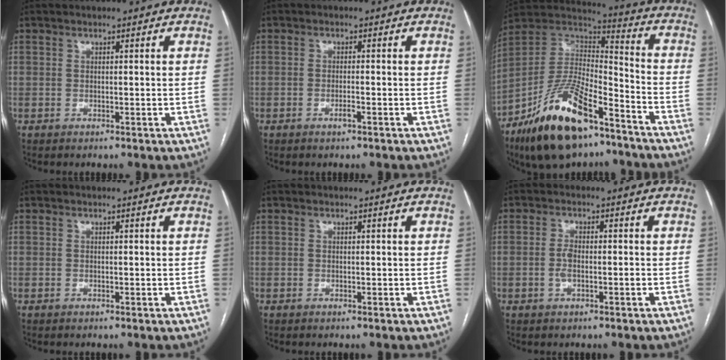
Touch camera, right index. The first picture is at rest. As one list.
[{"total": 1.5, "force": [-0.8, 0.2, 1.2], "torque": [-0.025, -0.001, -0.013]}, {"total": 20.5, "force": [-13.5, 6.7, 13.9], "torque": [-0.269, 0.004, -0.238]}, {"total": 0.0}, {"total": 0.0}, {"total": 2.6, "force": [-0.6, 1.0, 2.3], "torque": [-0.054, 0.003, -0.010]}]